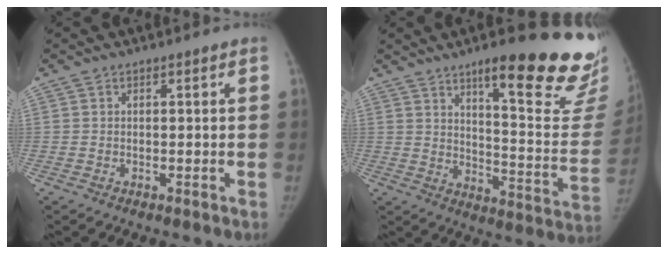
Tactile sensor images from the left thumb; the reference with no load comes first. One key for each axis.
{"total": 25.7, "fx": 17.2, "fy": 5.4, "fz": 18.3, "tx": -0.200, "ty": -0.106, "tz": 0.231}